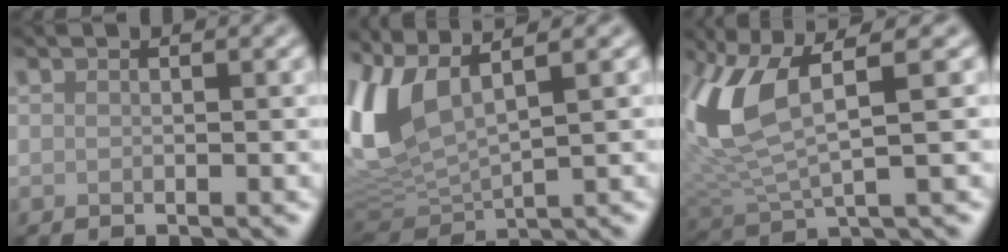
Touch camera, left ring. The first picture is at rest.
{"total": 7.8, "force": [3.5, 2.9, 6.4], "torque": [-0.165, 0.008, 0.071]}
{"total": 7.1, "force": [2.4, 2.3, 6.3], "torque": [-0.154, 0.000, 0.049]}